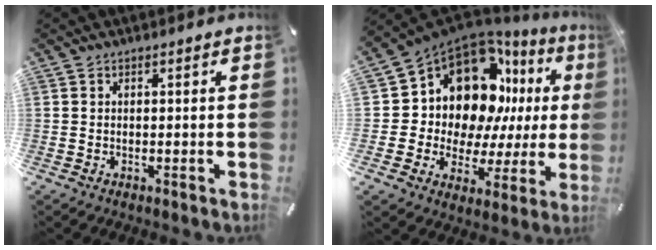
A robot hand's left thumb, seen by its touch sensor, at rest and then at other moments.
{"total": 15.4, "force": [7.9, 10.5, 8.0], "torque": [-0.130, -0.085, 0.144]}